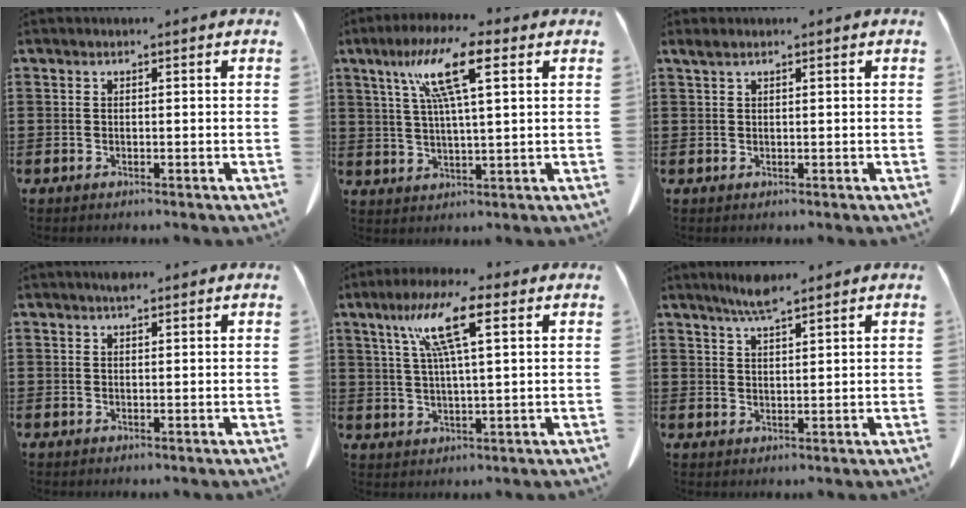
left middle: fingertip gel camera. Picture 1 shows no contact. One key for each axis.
{"total": 10.7, "fx": 5.1, "fy": 1.5, "fz": 9.3, "tx": -0.198, "ty": 0.008, "tz": 0.082}
{"total": 0.9, "fx": 0.6, "fy": 0.1, "fz": 0.7, "tx": -0.015, "ty": 0.002, "tz": 0.011}
{"total": 1.2, "fx": 0.9, "fy": 0.3, "fz": 0.7, "tx": -0.015, "ty": 0.002, "tz": 0.016}
{"total": 10.3, "fx": 4.7, "fy": 1.5, "fz": 9.1, "tx": -0.192, "ty": 0.009, "tz": 0.076}
{"total": 3.8, "fx": 3.2, "fy": 0.2, "fz": 2.0, "tx": -0.048, "ty": -0.002, "tz": 0.056}